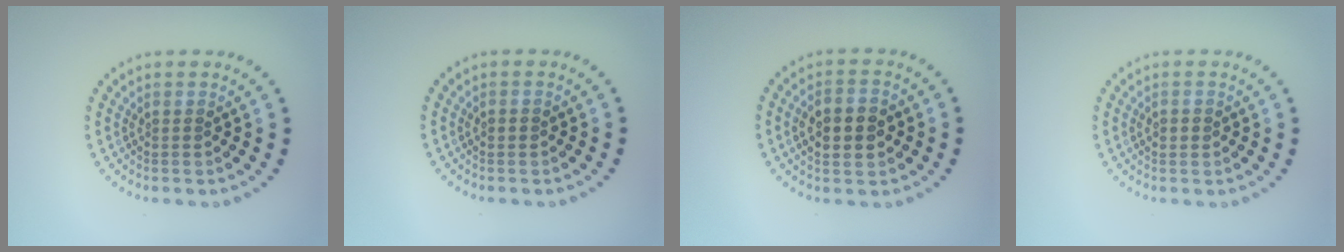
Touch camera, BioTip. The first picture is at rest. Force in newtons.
{"total": 1.0, "press": 1.0, "slide": 0.2}
{"total": 5.0, "press": 5.0, "slide": 0.2}
{"total": 1.4, "press": 1.4, "slide": 0.0}